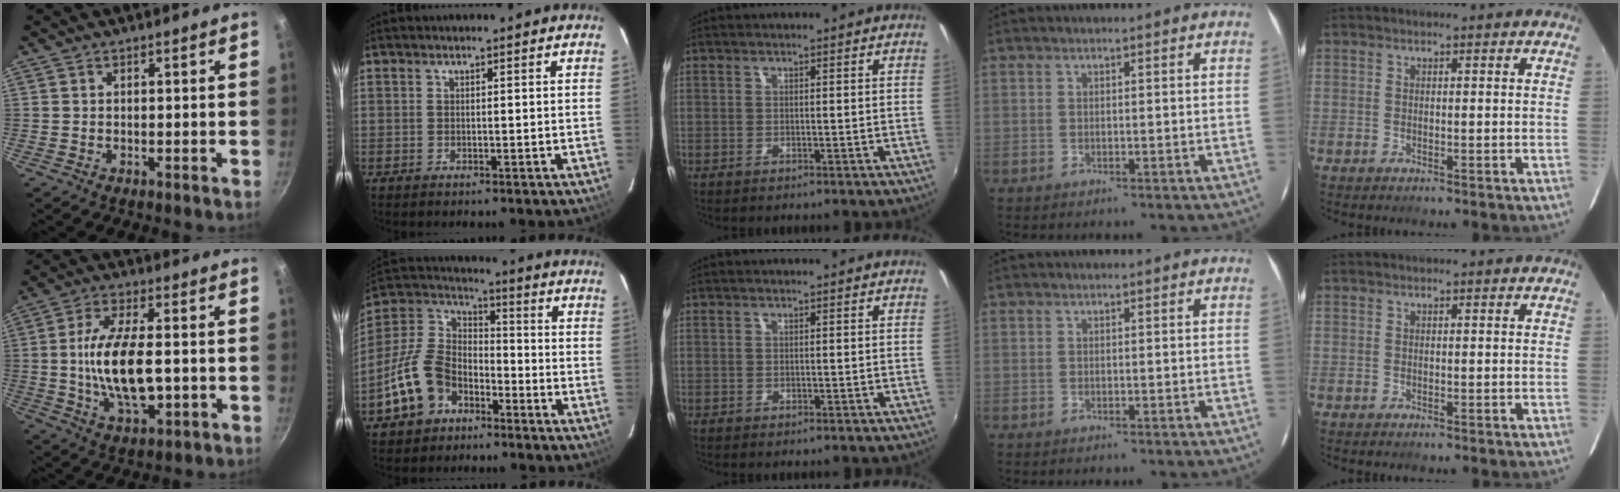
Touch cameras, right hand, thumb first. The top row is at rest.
{"thumb": {"total": 14.2, "force": [-1.2, 6.5, 12.6], "torque": [-0.226, 0.008, -0.022]}, "index": {"total": 14.7, "force": [-8.0, 10.3, 6.8], "torque": [-0.167, 0.026, -0.136]}}